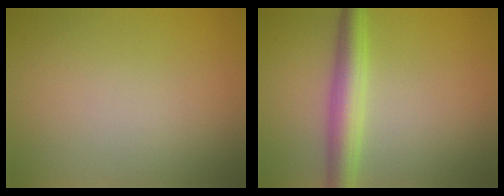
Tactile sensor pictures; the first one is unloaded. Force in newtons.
{"total": 4.4, "press": 4.4, "slide": 0.1}